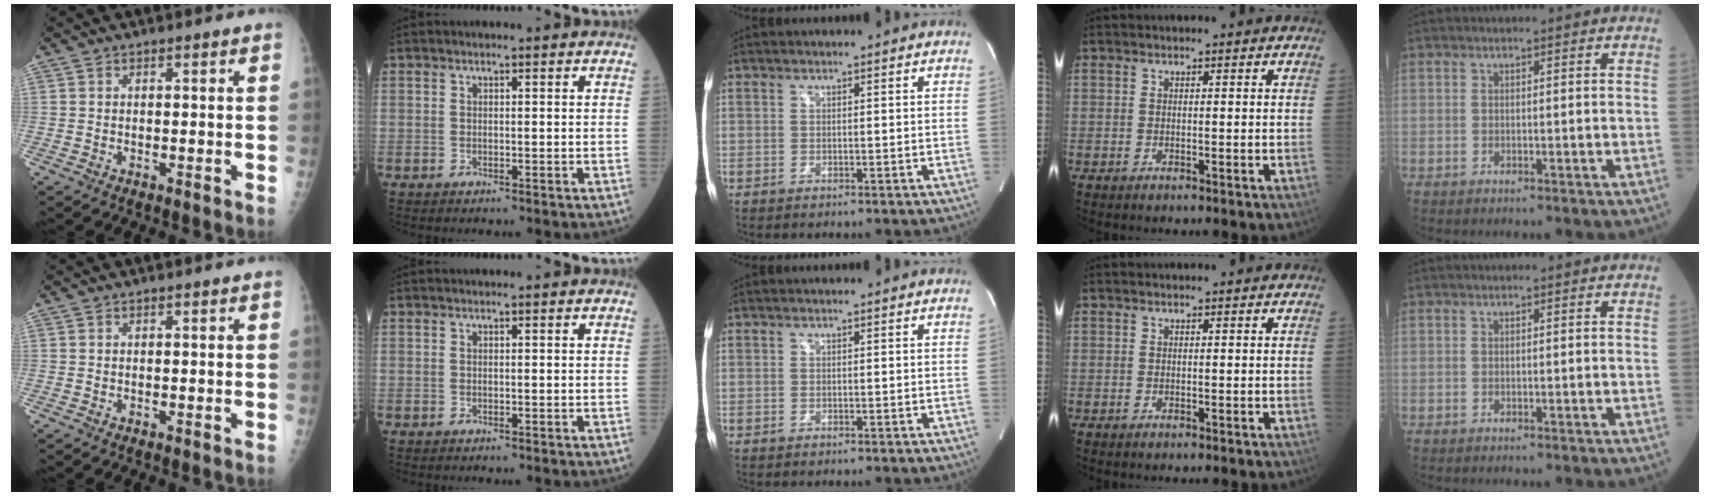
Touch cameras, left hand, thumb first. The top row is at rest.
{}